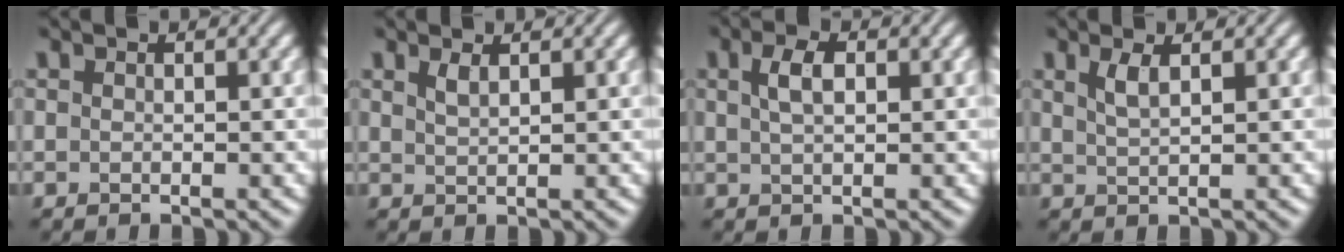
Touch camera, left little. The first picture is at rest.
{"total": 1.2, "force": [0.8, 0.3, 0.8], "torque": [-0.017, 0.001, 0.016]}
{"total": 2.5, "force": [0.9, 1.2, 2.1], "torque": [-0.041, 0.005, 0.015]}
{"total": 1.7, "force": [0.9, 0.5, 1.4], "torque": [-0.028, 0.001, 0.018]}